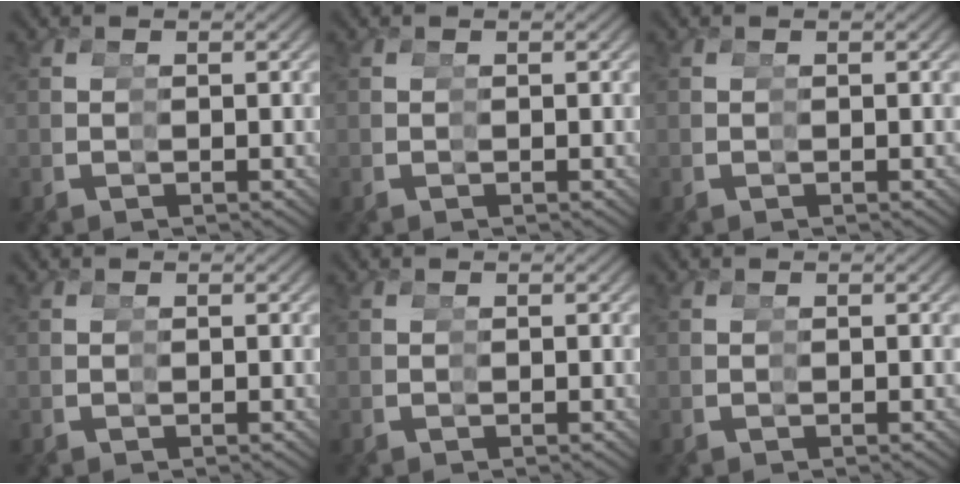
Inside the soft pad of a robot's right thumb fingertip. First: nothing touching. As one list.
[{"total": 0.0}, {"total": 0.0}, {"total": 0.0}, {"total": 0.0}, {"total": 0.0}]